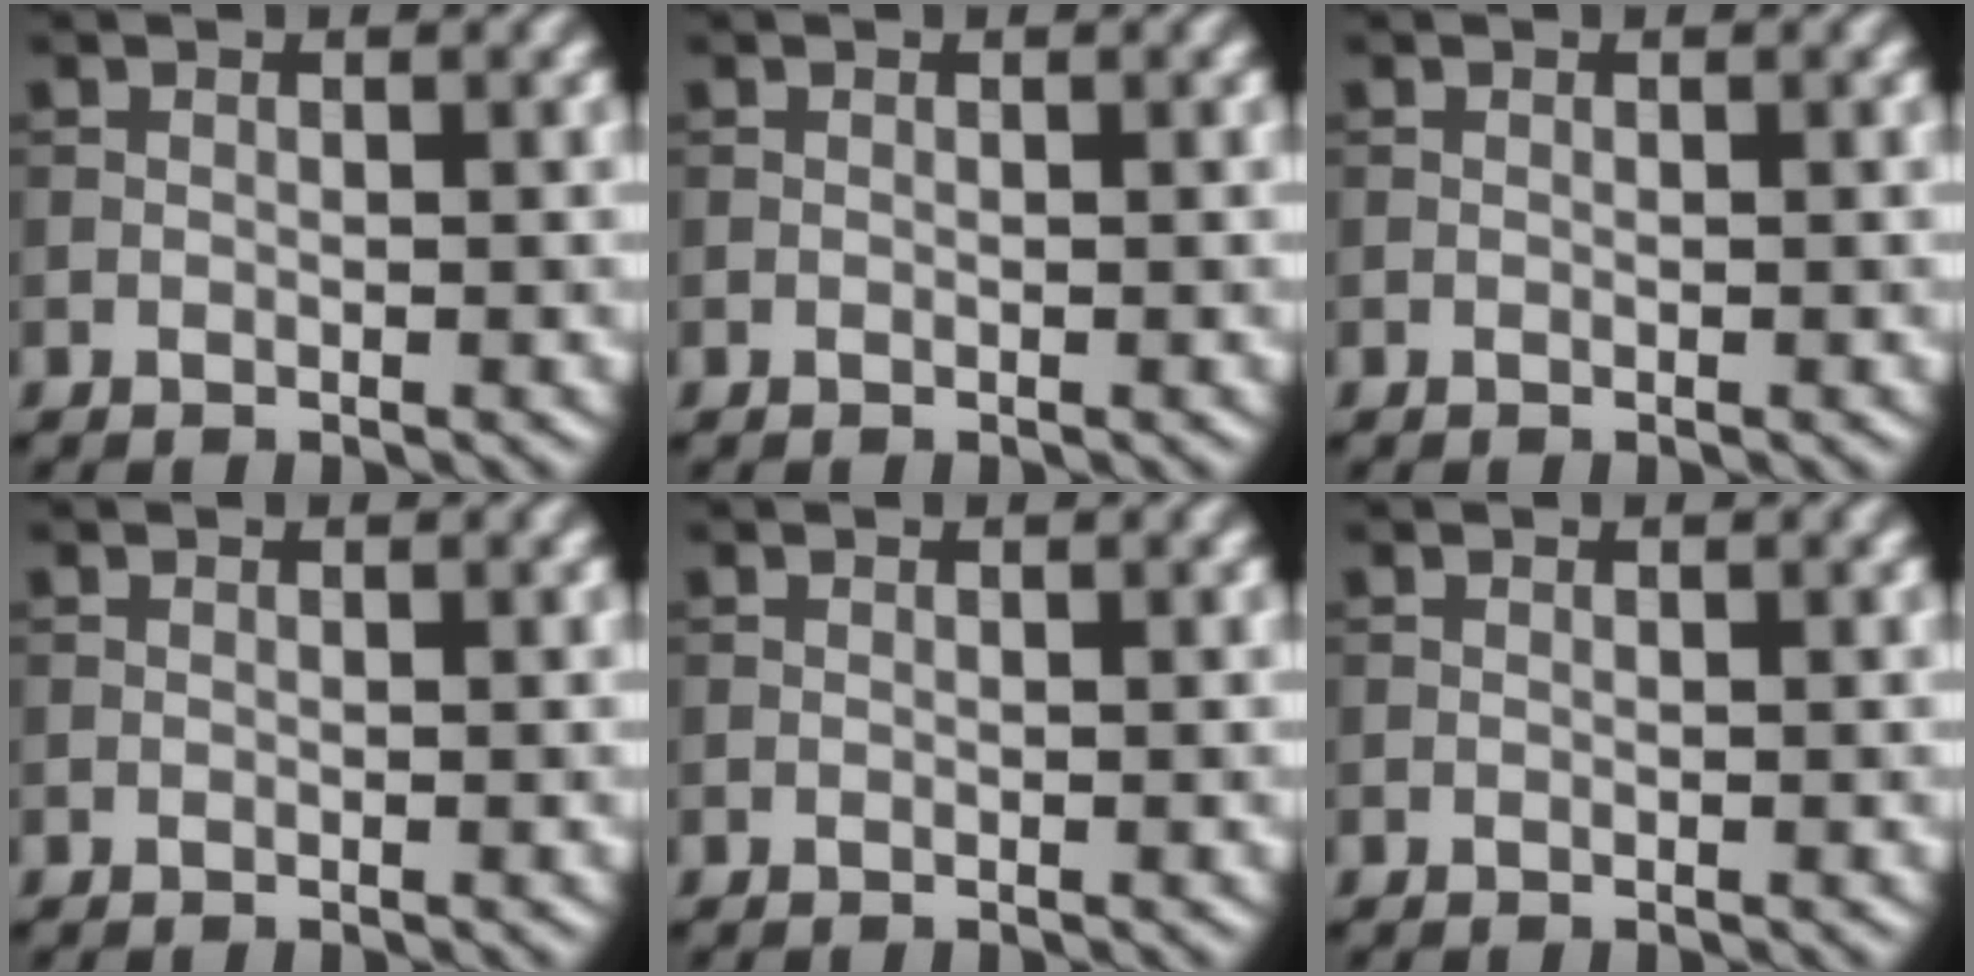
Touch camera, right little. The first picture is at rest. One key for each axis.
{"total": 0.0}
{"total": 0.0}
{"total": 0.0}
{"total": 0.0}
{"total": 0.0}